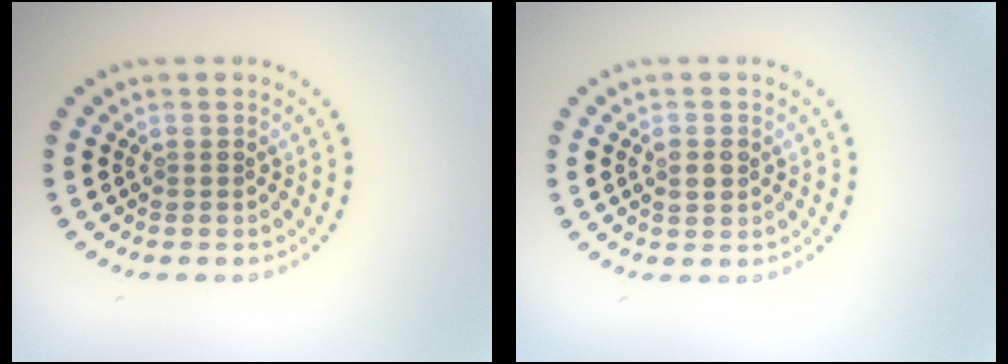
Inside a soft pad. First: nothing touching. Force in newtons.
{"total": 1.5, "press": 1.5, "slide": 0.0}